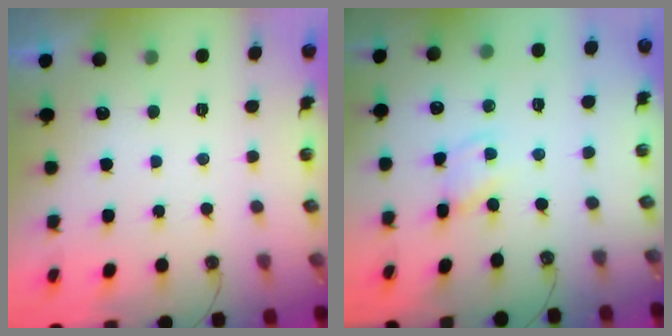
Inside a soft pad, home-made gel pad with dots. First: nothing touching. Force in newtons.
{"total": 1.2, "press": 1.2, "slide": 0.2}